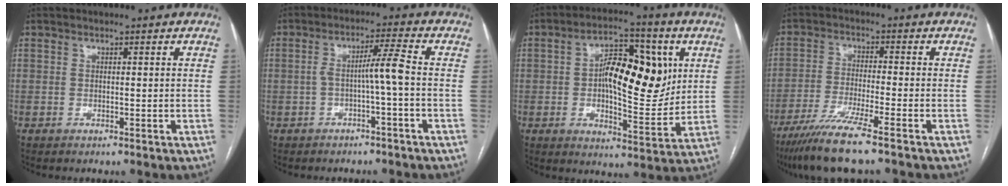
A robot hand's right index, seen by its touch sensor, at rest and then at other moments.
{"total": 4.7, "force": [-1.1, -0.6, 4.5], "torque": [-0.080, 0.016, -0.015]}
{"total": 14.7, "force": [2.6, 5.8, 13.2], "torque": [-0.207, 0.022, 0.043]}
{"total": 9.7, "force": [-7.1, -0.8, 6.5], "torque": [-0.119, -0.031, -0.127]}